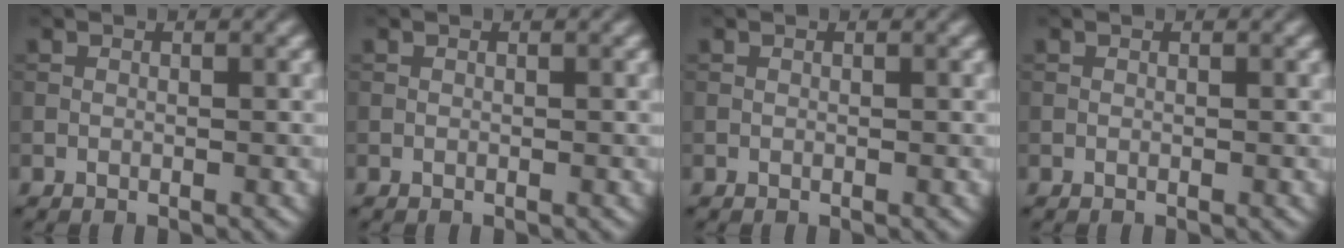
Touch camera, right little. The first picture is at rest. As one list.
[{"total": 0.0}, {"total": 0.0}, {"total": 0.0}]